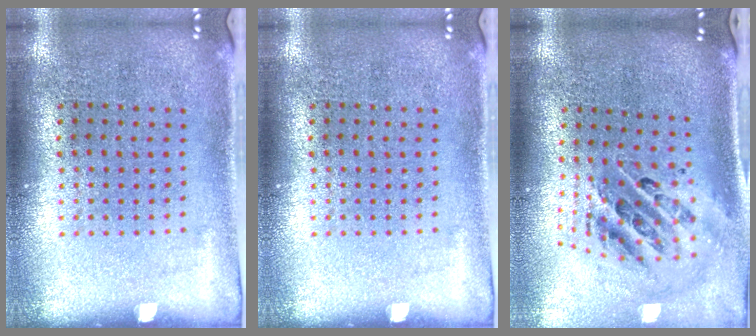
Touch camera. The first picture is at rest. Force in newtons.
{"total": 0.0}
{"total": 1.6, "press": 1.4, "slide": 0.8}